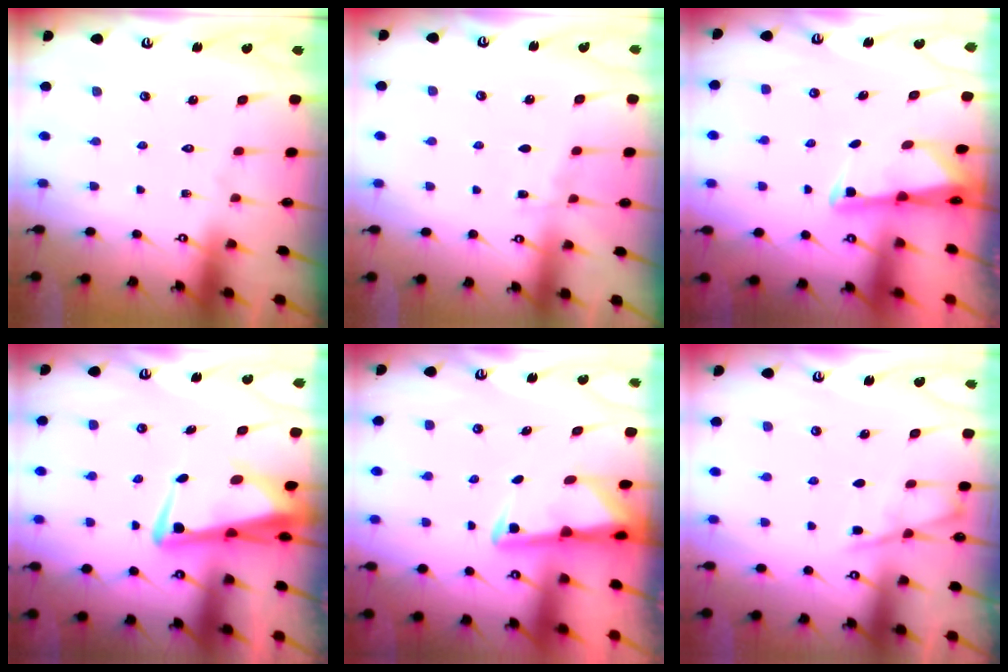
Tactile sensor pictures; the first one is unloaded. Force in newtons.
{"total": 3.9, "press": 3.9, "slide": 0.5}
{"total": 2.1, "press": 2.1, "slide": 0.4}
{"total": 4.9, "press": 4.8, "slide": 1.2}
{"total": 3.0, "press": 2.9, "slide": 0.6}
{"total": 5.0, "press": 5.0, "slide": 0.5}